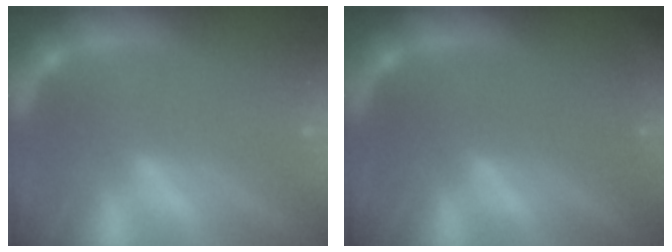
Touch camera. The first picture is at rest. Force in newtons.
{"total": 0.9}